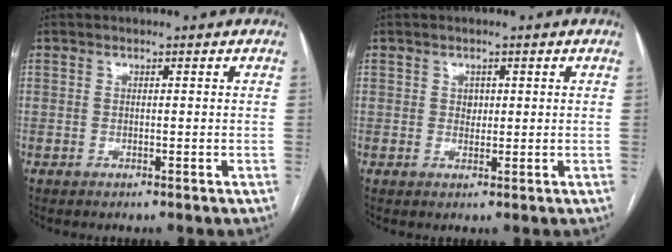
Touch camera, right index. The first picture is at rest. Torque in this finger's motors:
{"motor_torque": [0.38, 0.18, 0.16, 0.02]}